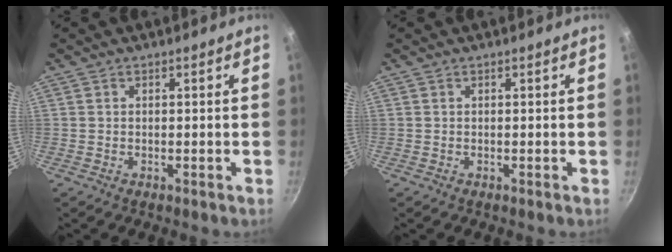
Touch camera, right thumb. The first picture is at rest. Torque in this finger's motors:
{"motor_torque": [0.00, 0.00, 0.02, 0.02, 0.00]}